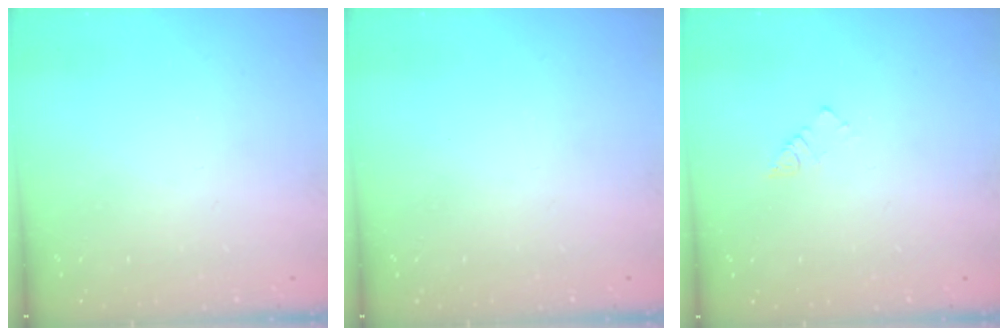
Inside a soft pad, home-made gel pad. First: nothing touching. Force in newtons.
{"total": 0.0}
{"total": 2.3, "press": 2.3, "slide": 0.4}